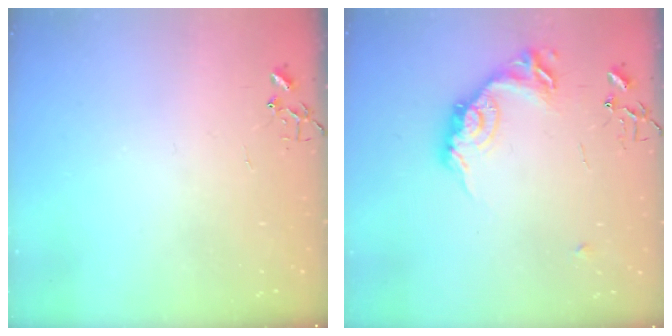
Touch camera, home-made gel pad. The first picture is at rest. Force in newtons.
{"total": 16.3, "press": 16.3, "slide": 0.9}